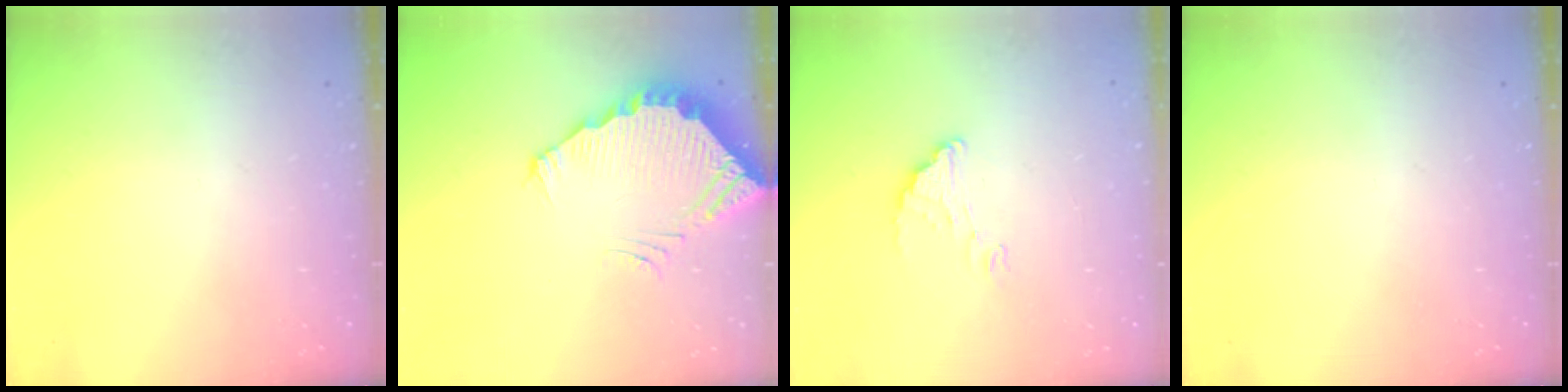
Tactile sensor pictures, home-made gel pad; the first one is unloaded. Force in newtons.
{"total": 3.5, "press": 3.5, "slide": 0.2}
{"total": 1.8, "press": 1.8, "slide": 0.0}
{"total": 0.0}